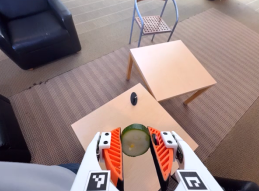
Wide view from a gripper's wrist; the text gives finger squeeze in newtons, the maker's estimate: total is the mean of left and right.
{"total": 13.4, "left": 14.1, "right": 12.6}